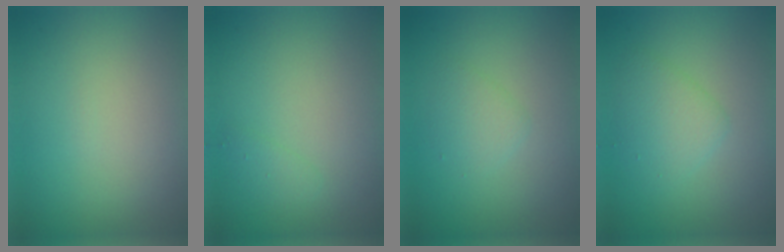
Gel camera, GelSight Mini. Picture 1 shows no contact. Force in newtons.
{"total": 0.8, "press": 0.8, "slide": 0.0}
{"total": 1.5, "press": 1.5, "slide": 0.1}
{"total": 2.6, "press": 2.6, "slide": 0.1}